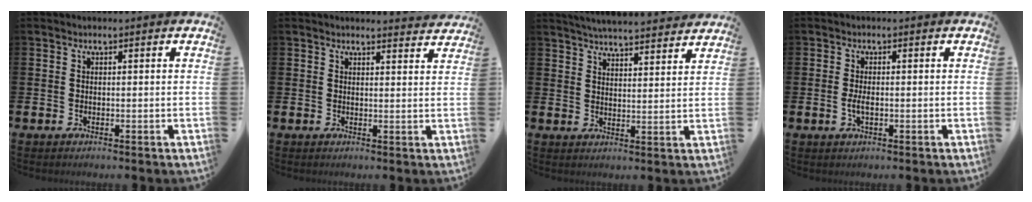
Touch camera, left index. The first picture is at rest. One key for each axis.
{"total": 2.3, "fx": 2.3, "fy": 0.2, "fz": -0.1, "tx": 0.010, "ty": -0.018, "tz": 0.038}
{"total": 5.1, "fx": 5.1, "fy": 0.1, "fz": 0.5, "tx": -0.018, "ty": -0.034, "tz": 0.090}
{"total": 2.0, "fx": -0.3, "fy": 0.8, "fz": 1.8, "tx": -0.027, "ty": -0.003, "tz": -0.007}